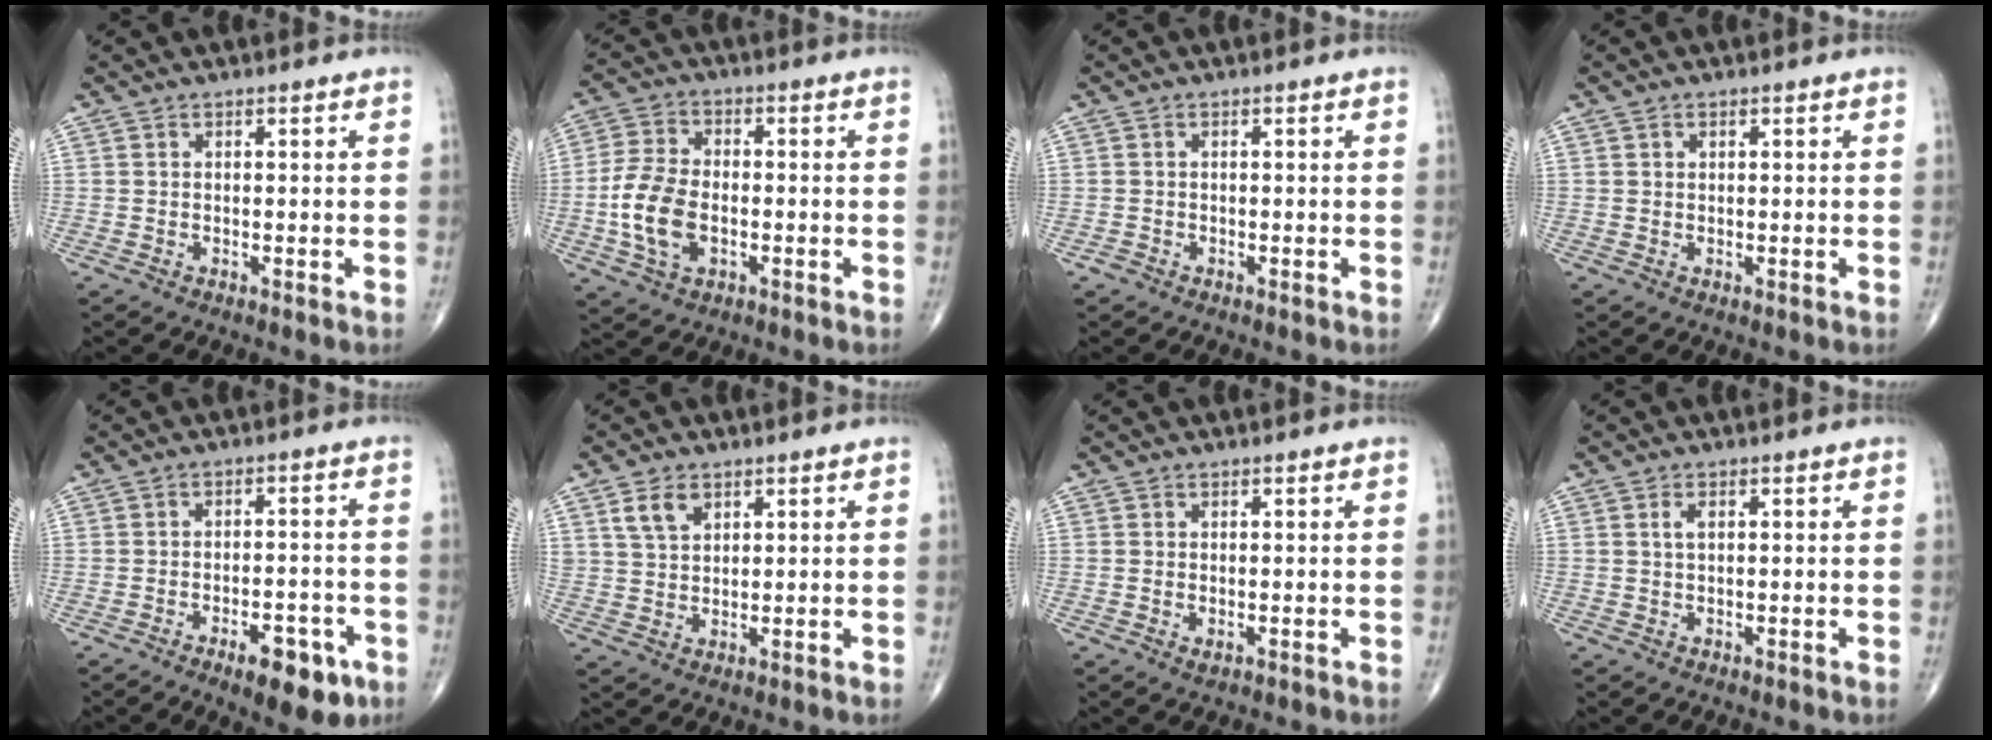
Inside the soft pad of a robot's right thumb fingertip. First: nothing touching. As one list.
[{"total": 10.4, "force": [-2.1, 6.4, 7.9], "torque": [-0.164, 0.011, -0.042]}, {"total": 0.8, "force": [-0.5, 0.6, 0.2], "torque": [-0.002, 0.001, -0.013]}, {"total": 0.8, "force": [0.4, 0.6, 0.5], "torque": [-0.005, -0.001, 0.006]}, {"total": 9.1, "force": [-4.7, 3.9, 6.8], "torque": [-0.078, 0.021, -0.060]}, {"total": 5.0, "force": [2.7, 3.1, 2.8], "torque": [-0.038, -0.012, 0.054]}, {"total": 1.0, "force": [-0.2, 0.6, 0.8], "torque": [-0.014, -0.003, -0.001]}, {"total": 1.7, "force": [0.5, 0.8, 1.4], "torque": [-0.027, 0.004, 0.010]}]